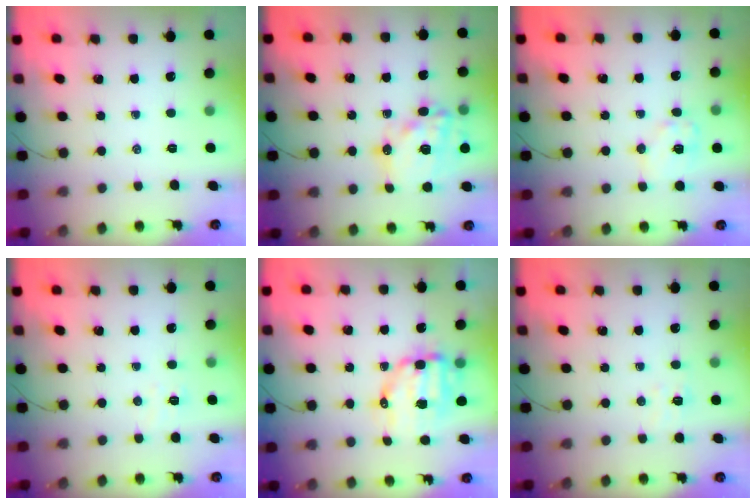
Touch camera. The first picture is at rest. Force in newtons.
{"total": 17.7, "press": 17.3, "slide": 3.8}
{"total": 8.1, "press": 8.0, "slide": 1.0}
{"total": 3.6, "press": 3.5, "slide": 0.7}
{"total": 10.5, "press": 10.3, "slide": 2.1}
{"total": 5.1, "press": 5.1, "slide": 0.8}